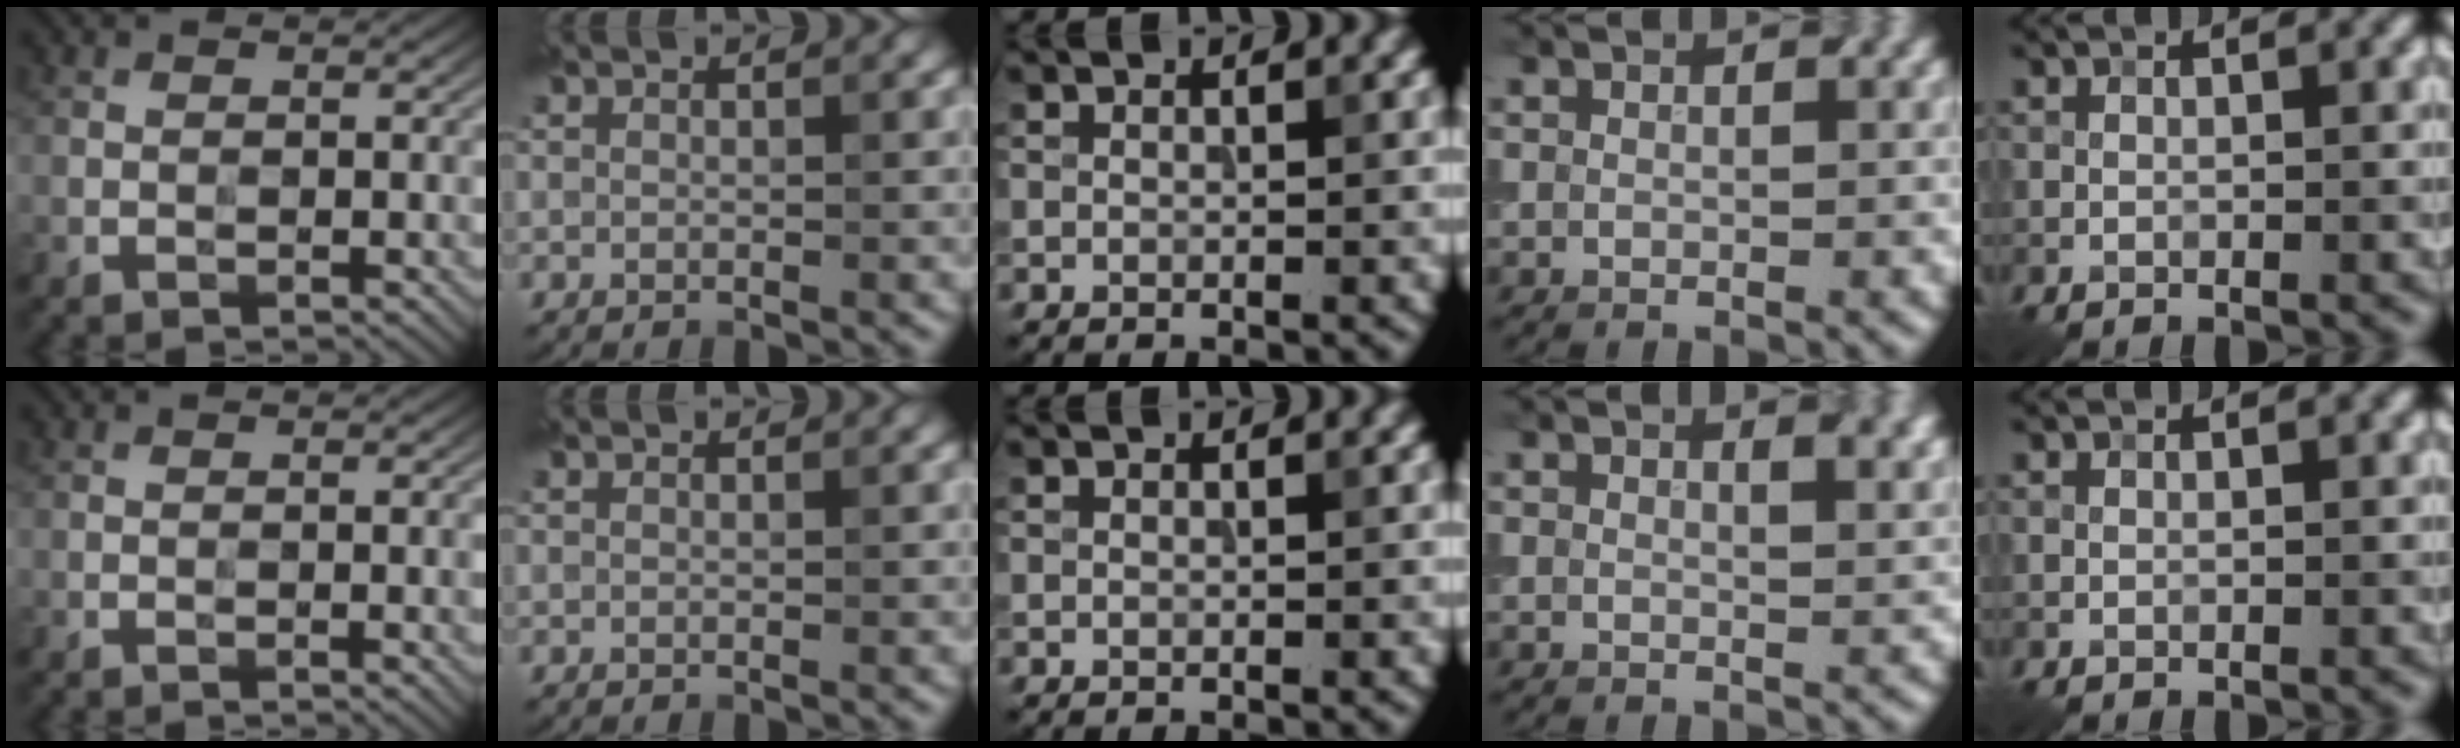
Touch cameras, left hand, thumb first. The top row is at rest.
{"thumb": {"total": 1.7, "force": [-0.1, 0.3, 1.7], "torque": [-0.023, -0.002, -0.001]}, "ring": {"total": 2.1, "force": [1.2, 0.8, 1.5], "torque": [-0.018, 0.000, 0.020]}}